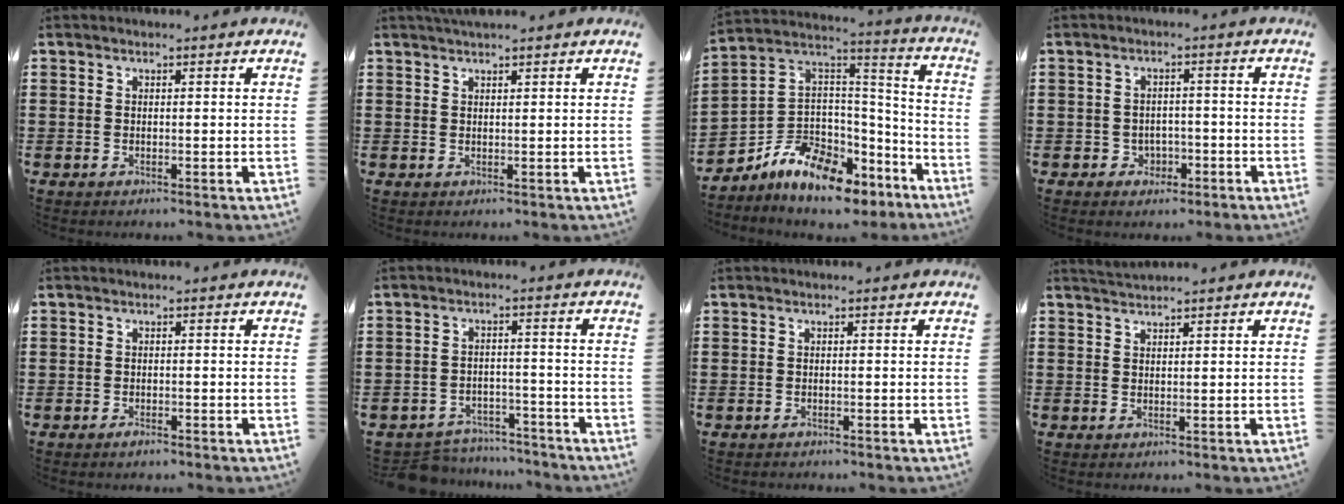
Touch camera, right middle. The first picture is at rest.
{"total": 1.2, "force": [1.2, 0.0, 0.2], "torque": [-0.007, -0.001, 0.023]}
{"total": 9.8, "force": [-8.2, 4.2, 3.3], "torque": [-0.085, 0.009, -0.163]}
{"total": 2.0, "force": [-1.4, 1.3, 0.6], "torque": [-0.018, -0.002, -0.031]}
{"total": 1.0, "force": [-0.8, 0.0, 0.5], "torque": [-0.011, -0.009, -0.014]}
{"total": 4.7, "force": [-4.7, 0.5, 0.1], "torque": [-0.004, 0.006, -0.097]}
{"total": 0.7, "force": [-0.6, -0.2, 0.0], "torque": [0.002, 0.000, -0.014]}
{"total": 1.6, "force": [1.6, -0.1, 0.2], "torque": [-0.007, 0.001, 0.031]}